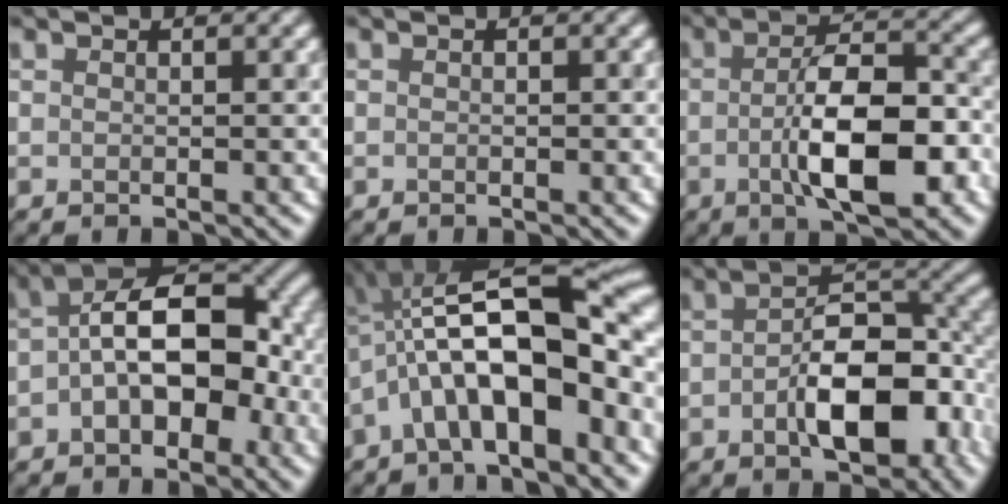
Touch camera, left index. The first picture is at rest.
{"total": 0.0}
{"total": 8.6, "force": [-2.1, 3.0, 7.8], "torque": [-0.125, 0.002, -0.037]}
{"total": 9.6, "force": [-0.6, 5.3, 7.9], "torque": [-0.108, 0.021, -0.022]}
{"total": 13.0, "force": [-2.7, 4.8, 11.8], "torque": [-0.184, 0.030, -0.050]}
{"total": 8.5, "force": [-2.4, 4.3, 6.9], "torque": [-0.098, 0.009, -0.043]}